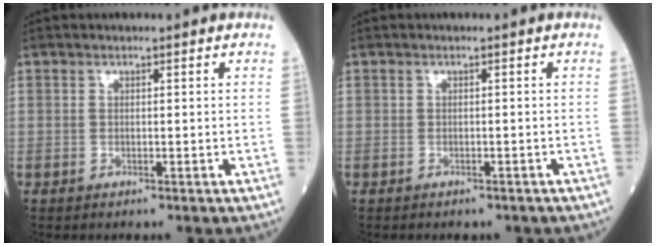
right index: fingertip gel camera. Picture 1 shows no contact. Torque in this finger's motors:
{"motor_torque": [0.62, -0.66, 0.09, 0.01]}